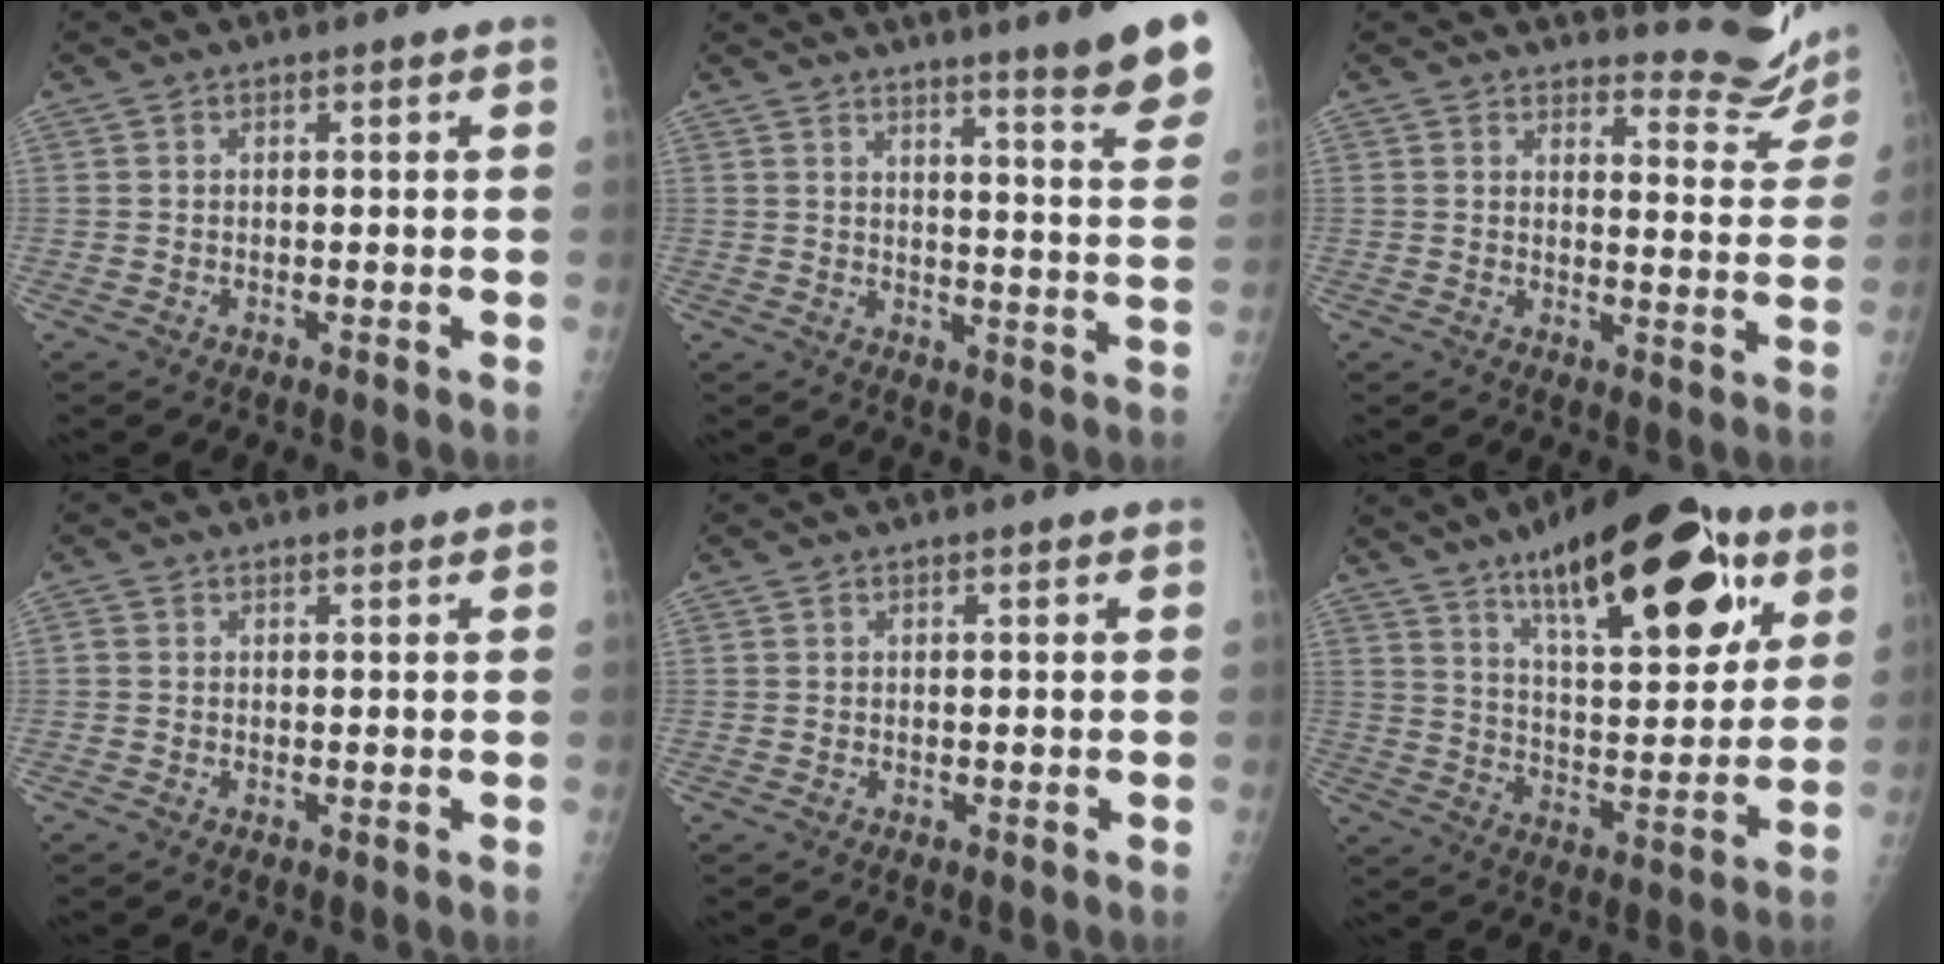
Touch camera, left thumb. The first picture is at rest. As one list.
[{"total": 14.7, "force": [10.8, 0.5, 10.0], "torque": [-0.107, -0.068, 0.126]}, {"total": 9.3, "force": [9.1, 1.9, -0.1], "torque": [0.029, -0.103, 0.096]}, {"total": 0.6, "force": [0.2, 0.4, 0.4], "torque": [-0.007, -0.001, 0.001]}, {"total": 0.0}, {"total": 25.6, "force": [13.7, 9.4, 19.5], "torque": [-0.255, -0.041, 0.213]}]